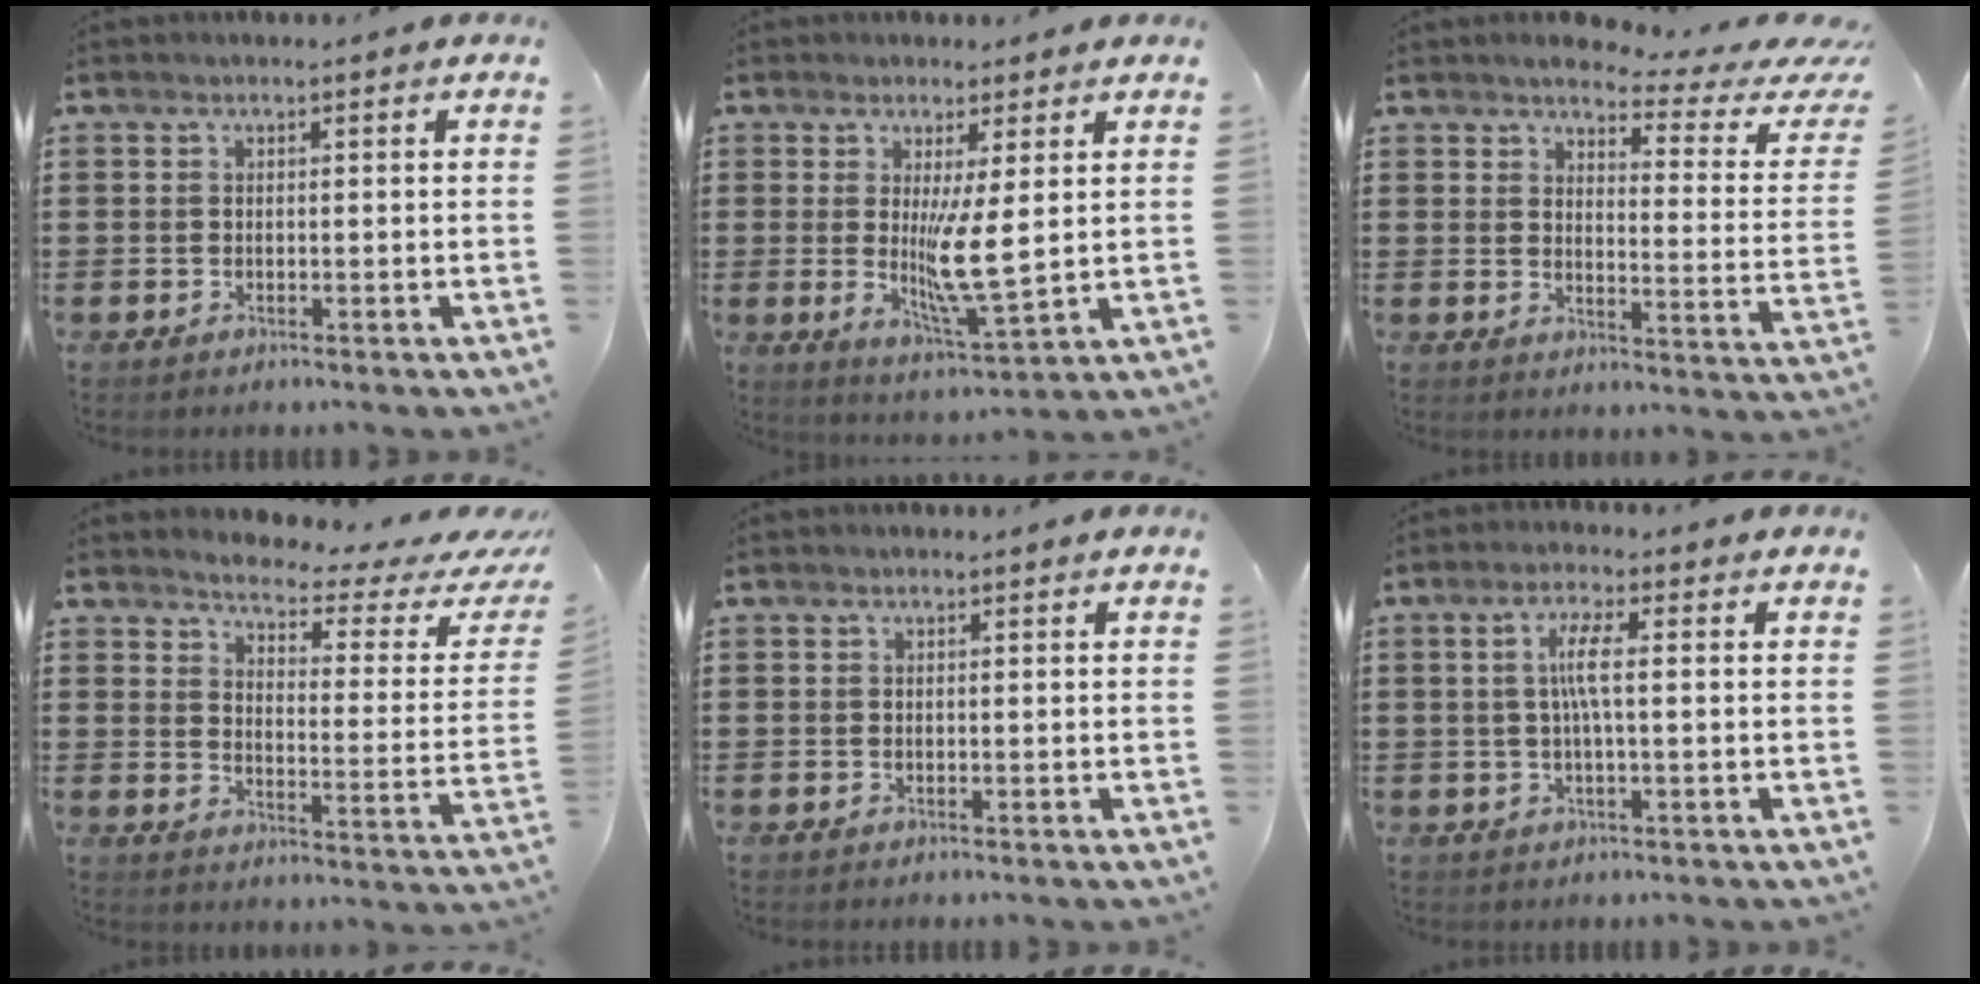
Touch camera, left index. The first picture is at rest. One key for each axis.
{"total": 7.2, "fx": 1.1, "fy": 0.7, "fz": 7.1, "tx": -0.126, "ty": -0.023, "tz": 0.016}
{"total": 3.6, "fx": 2.9, "fy": 0.3, "fz": 2.1, "tx": -0.043, "ty": -0.025, "tz": 0.040}
{"total": 3.4, "fx": 3.0, "fy": 0.4, "fz": 1.5, "tx": -0.042, "ty": -0.029, "tz": 0.041}
{"total": 0.0}
{"total": 4.4, "fx": 0.2, "fy": 0.8, "fz": 4.3, "tx": -0.089, "ty": 0.001, "tz": -0.002}